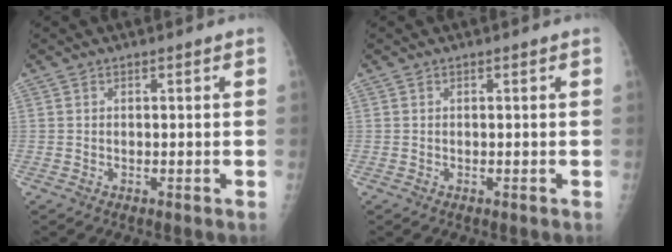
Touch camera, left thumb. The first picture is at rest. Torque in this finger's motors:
{"motor_torque": [-0.04, 0.05, 0.00, 0.00, 0.00]}